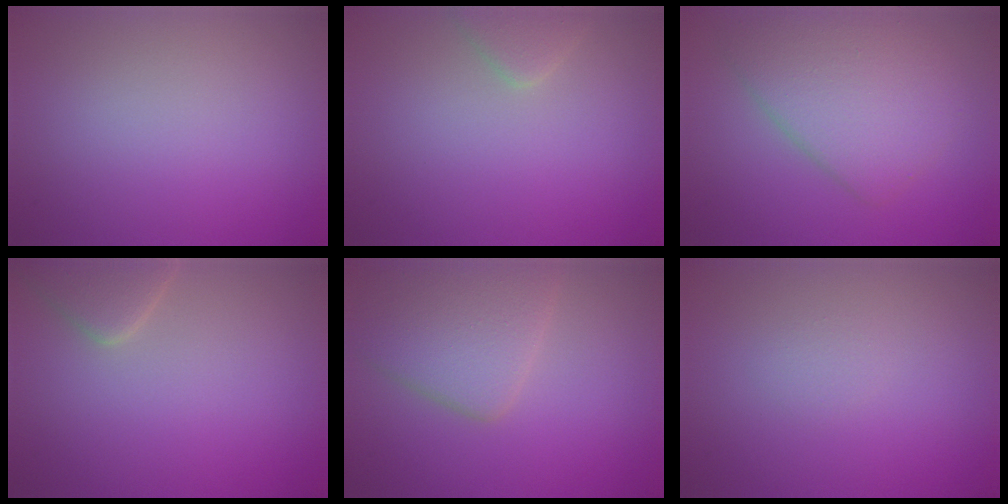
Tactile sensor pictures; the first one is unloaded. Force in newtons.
{"total": 1.7, "press": 1.7, "slide": 0.1}
{"total": 5.4, "press": 5.4, "slide": 0.1}
{"total": 2.7, "press": 2.7, "slide": 0.2}
{"total": 5.2, "press": 5.1, "slide": 0.3}
{"total": 0.7, "press": 0.7, "slide": 0.0}